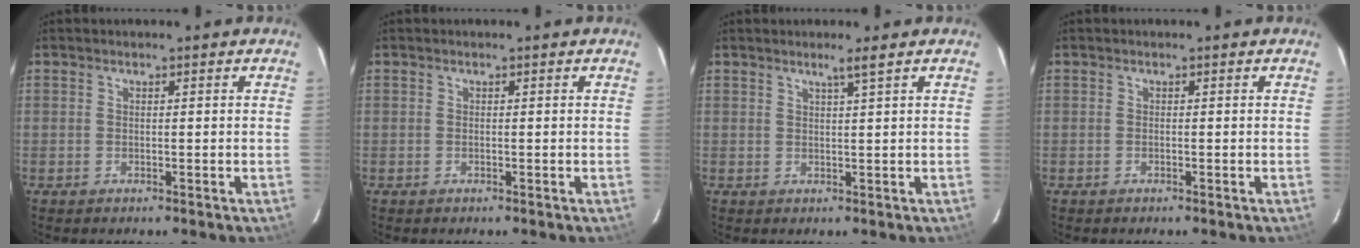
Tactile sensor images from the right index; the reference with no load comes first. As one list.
[{"total": 0.0}, {"total": 1.9, "force": [1.3, -0.6, 1.3], "torque": [-0.026, -0.003, 0.023]}, {"total": 0.0}]